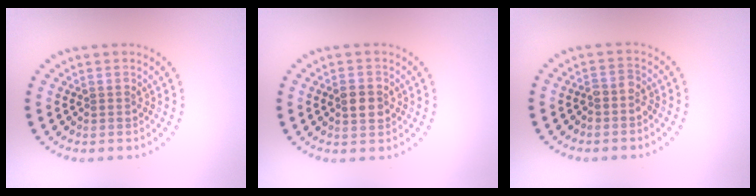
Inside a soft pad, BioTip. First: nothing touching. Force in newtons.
{"total": 2.8, "press": 2.8, "slide": 0.0}
{"total": 1.2, "press": 0.9, "slide": 0.8}